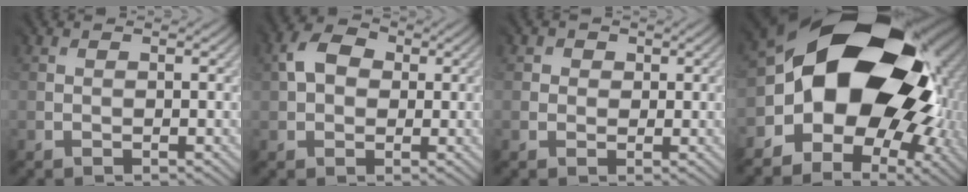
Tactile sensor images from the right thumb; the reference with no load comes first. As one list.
[{"total": 4.7, "force": [1.5, 3.5, 2.8], "torque": [-0.065, 0.013, 0.018]}, {"total": 1.4, "force": [0.6, 1.1, -0.6], "torque": [0.007, -0.001, 0.006]}, {"total": 18.5, "force": [0.5, 13.5, 12.7], "torque": [-0.196, -0.040, 0.030]}]